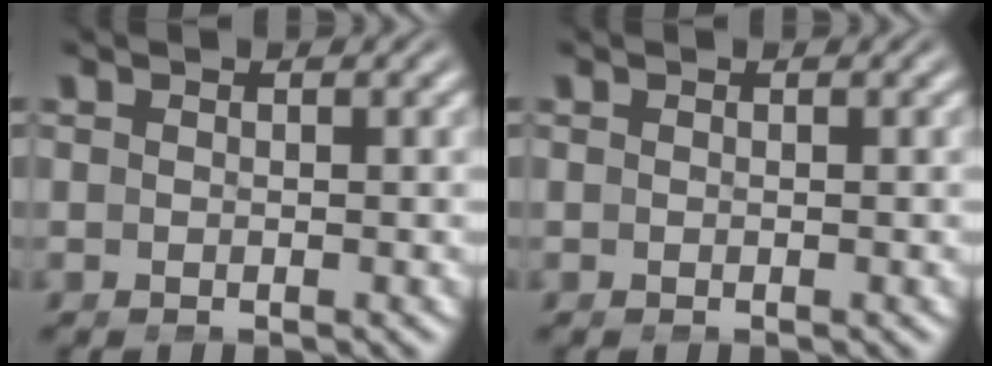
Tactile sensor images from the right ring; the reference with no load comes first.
{"total": 0.0}